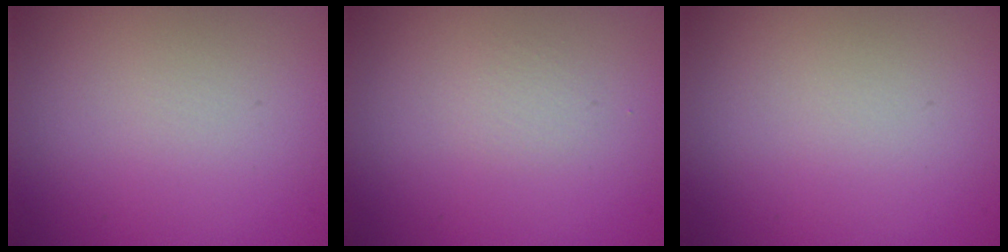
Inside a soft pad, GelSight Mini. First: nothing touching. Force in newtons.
{"total": 0.0}
{"total": 0.0}